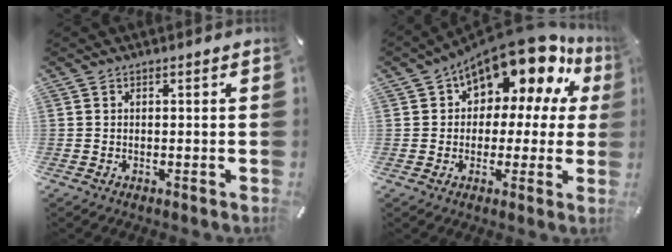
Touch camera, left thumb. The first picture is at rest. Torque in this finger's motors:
{"motor_torque": [2.48, 2.53, 1.55, -1.23, 0.16]}